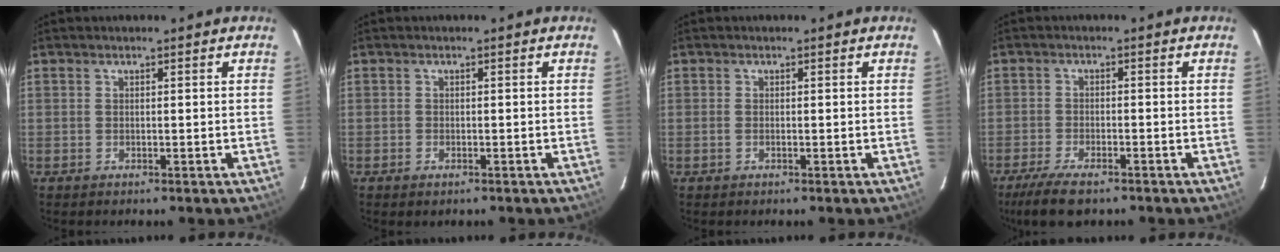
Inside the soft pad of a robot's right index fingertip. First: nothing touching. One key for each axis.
{"total": 1.1, "fx": -0.7, "fy": 0.7, "fz": 0.5, "tx": -0.007, "ty": -0.001, "tz": -0.011}
{"total": 0.6, "fx": -0.2, "fy": 0.3, "fz": 0.5, "tx": -0.012, "ty": 0.000, "tz": -0.005}
{"total": 8.2, "fx": -6.2, "fy": 2.4, "fz": 4.8, "tx": -0.117, "ty": -0.022, "tz": -0.114}